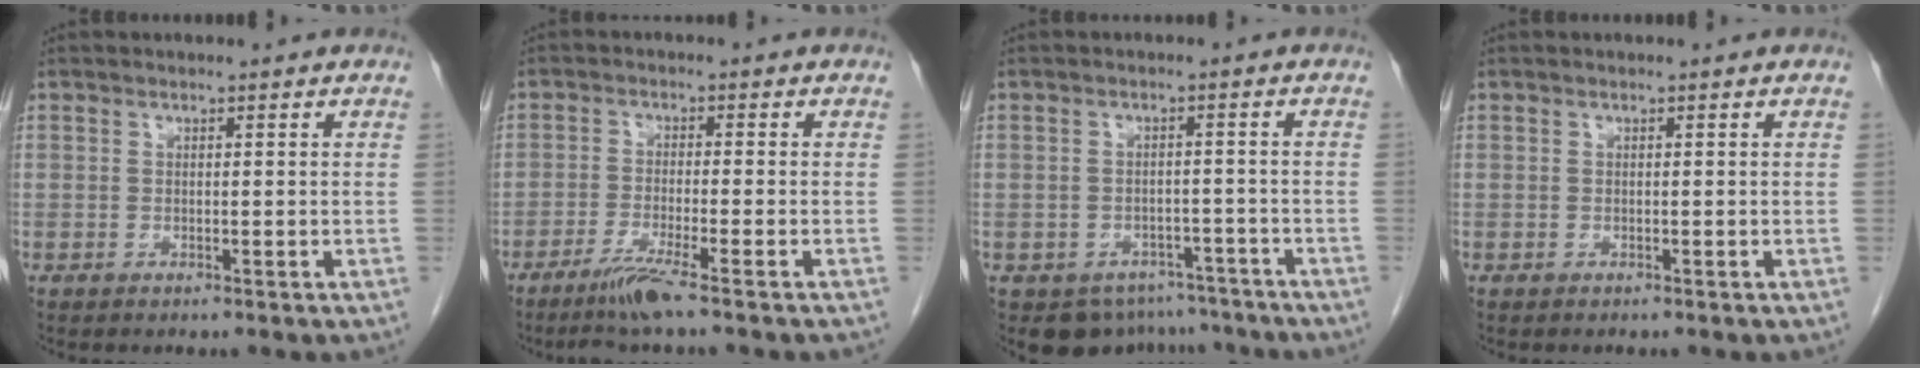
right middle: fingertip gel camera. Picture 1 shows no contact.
{"total": 5.3, "force": [-3.9, -0.9, 3.5], "torque": [-0.069, -0.014, -0.073]}
{"total": 7.5, "force": [-5.9, 4.6, 0.7], "torque": [0.007, 0.013, -0.075]}
{"total": 0.0}